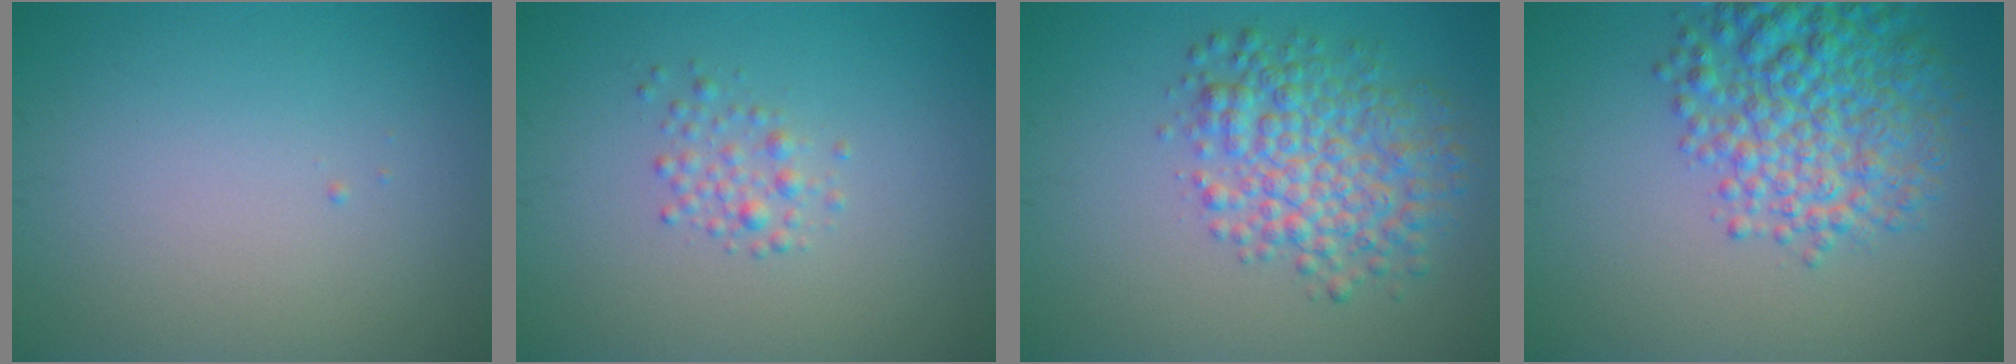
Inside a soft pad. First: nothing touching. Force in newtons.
{"total": 2.2, "press": 2.2, "slide": 0.1}
{"total": 5.8, "press": 5.8, "slide": 0.1}
{"total": 6.9, "press": 6.9, "slide": 0.3}